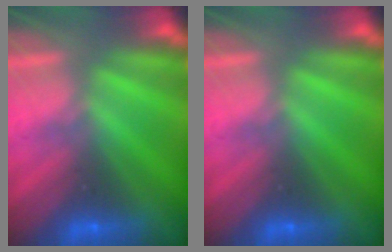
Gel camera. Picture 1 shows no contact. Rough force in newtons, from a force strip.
{"total": 0.0}